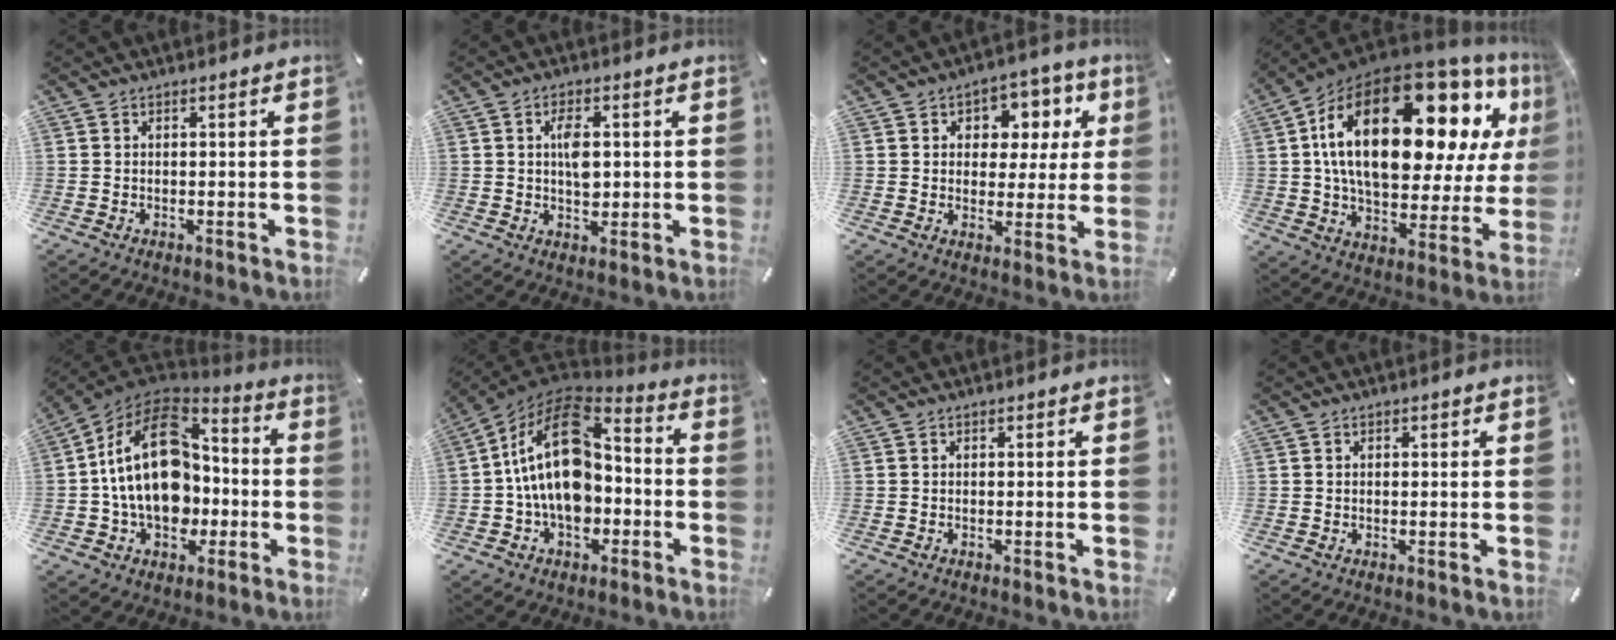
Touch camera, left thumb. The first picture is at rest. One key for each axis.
{"total": 5.7, "fx": 0.6, "fy": 3.4, "fz": 4.5, "tx": -0.074, "ty": -0.004, "tz": 0.003}
{"total": 8.9, "fx": 2.5, "fy": 7.3, "fz": 4.4, "tx": -0.053, "ty": -0.014, "tz": 0.039}
{"total": 29.4, "fx": 10.8, "fy": 14.4, "fz": 23.3, "tx": -0.407, "ty": -0.065, "tz": 0.175}
{"total": 21.7, "fx": -0.5, "fy": 15.7, "fz": 15.0, "tx": -0.286, "ty": 0.009, "tz": -0.008}
{"total": 19.8, "fx": -0.2, "fy": 13.8, "fz": 14.2, "tx": -0.265, "ty": -0.006, "tz": -0.005}
{"total": 0.0}
{"total": 0.6, "fx": 0.0, "fy": 0.4, "fz": 0.4, "tx": -0.009, "ty": 0.002, "tz": 0.000}